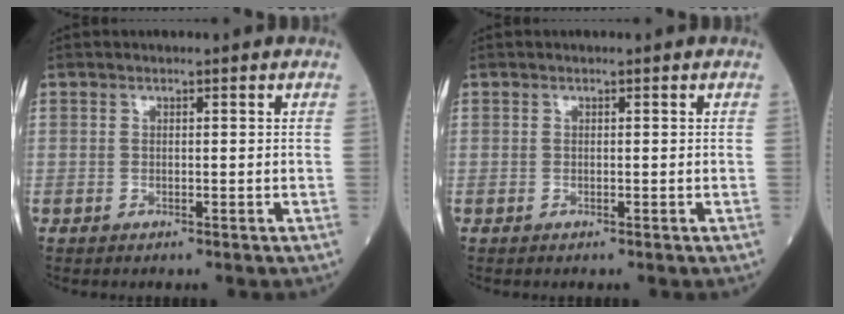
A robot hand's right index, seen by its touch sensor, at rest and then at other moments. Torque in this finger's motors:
{"motor_torque": [0.00, 0.00, 0.00, 0.00]}